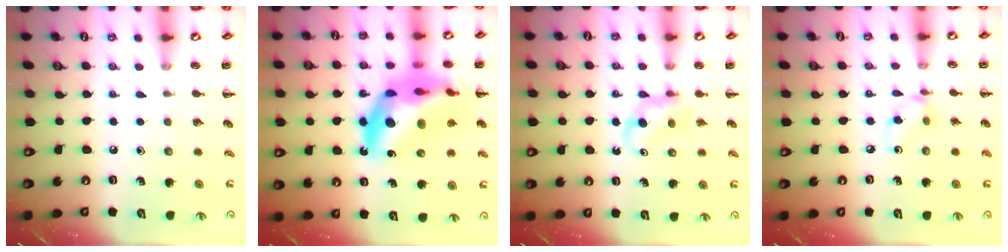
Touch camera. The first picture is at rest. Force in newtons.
{"total": 22.4, "press": 21.7, "slide": 5.5}
{"total": 3.5, "press": 3.1, "slide": 1.6}
{"total": 4.7, "press": 4.6, "slide": 0.5}